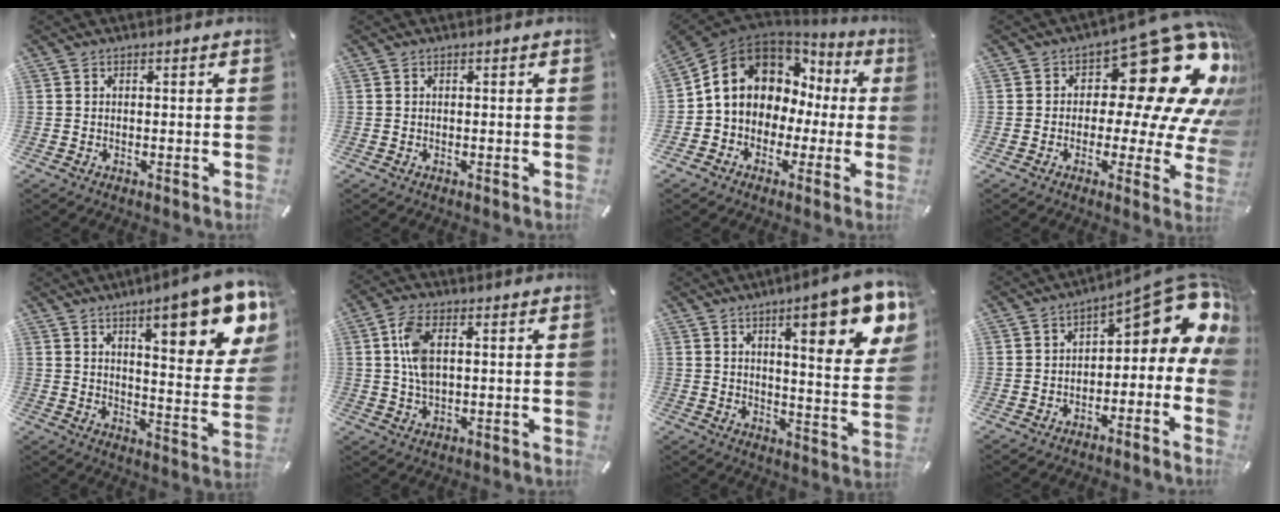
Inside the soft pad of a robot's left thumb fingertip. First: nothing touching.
{"total": 0.0}
{"total": 11.5, "force": [2.5, 10.0, 5.2], "torque": [-0.109, -0.012, 0.050]}
{"total": 24.9, "force": [9.8, 11.0, 20.0], "torque": [-0.278, -0.077, 0.163]}
{"total": 17.6, "force": [10.3, 4.9, 13.4], "torque": [-0.178, -0.068, 0.158]}
{"total": 6.9, "force": [1.3, 3.6, 5.8], "torque": [-0.141, 0.002, 0.018]}
{"total": 16.5, "force": [8.8, 4.3, 13.3], "torque": [-0.177, -0.048, 0.130]}
{"total": 12.1, "force": [4.7, 5.7, 9.6], "torque": [-0.110, -0.046, 0.070]}